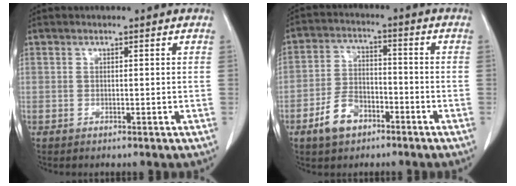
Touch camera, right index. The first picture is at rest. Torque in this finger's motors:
{"motor_torque": [-0.03, 0.02, -0.20, -0.10]}